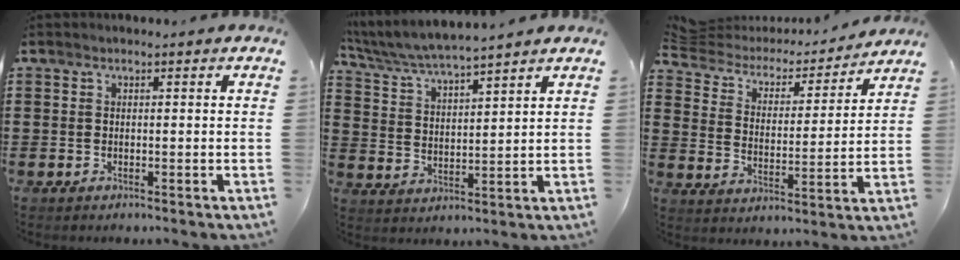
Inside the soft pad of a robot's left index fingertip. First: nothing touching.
{"total": 4.9, "force": [4.7, -0.3, 1.4], "torque": [-0.048, -0.030, 0.078]}
{"total": 3.8, "force": [3.3, 1.7, 1.0], "torque": [-0.045, -0.021, 0.048]}